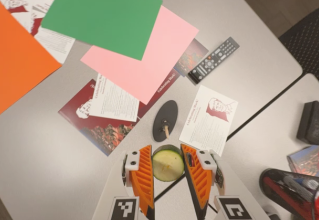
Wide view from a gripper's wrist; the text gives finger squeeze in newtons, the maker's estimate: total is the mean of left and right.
{"total": 10.0, "left": 10.2, "right": 9.7}